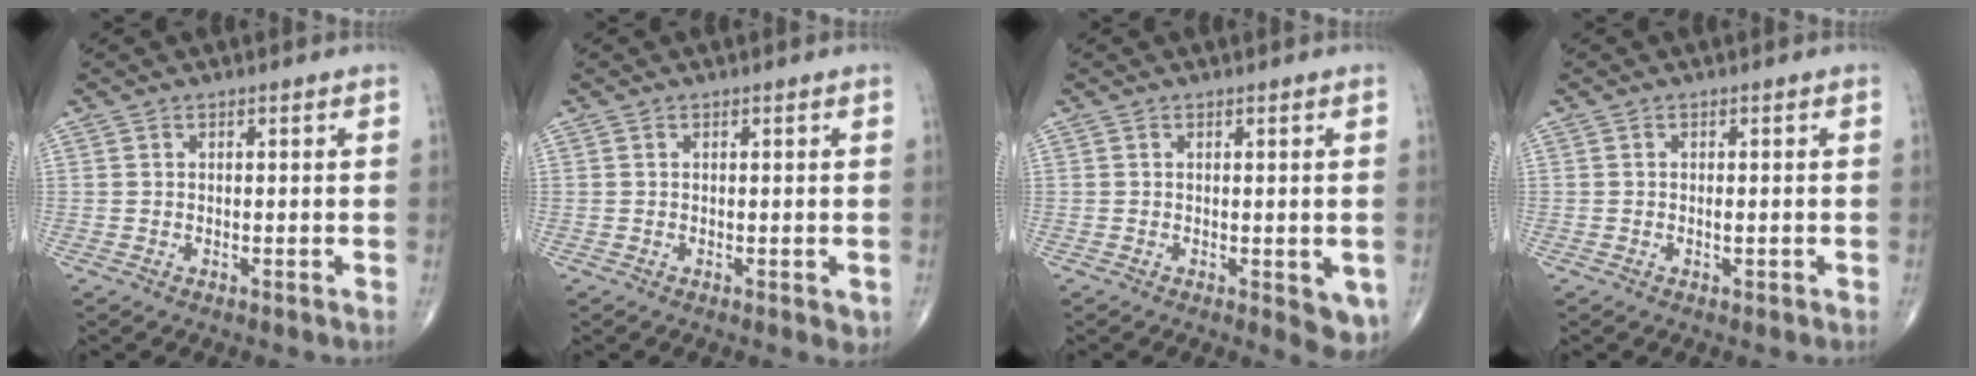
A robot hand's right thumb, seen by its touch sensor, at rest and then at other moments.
{"total": 1.4, "force": [-0.2, 0.7, 1.2], "torque": [-0.008, -0.002, -0.002]}
{"total": 5.0, "force": [-1.3, 2.1, 4.4], "torque": [-0.033, -0.009, -0.014]}
{"total": 0.8, "force": [-0.2, 0.4, 0.7], "torque": [-0.008, 0.000, -0.004]}